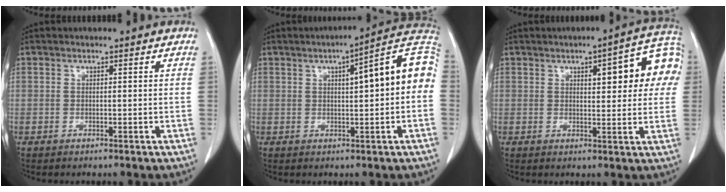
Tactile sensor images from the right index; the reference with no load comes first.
{"total": 12.3, "force": [1.6, 1.9, 12.1], "torque": [-0.161, 0.038, 0.016]}
{"total": 11.3, "force": [3.2, 3.2, 10.4], "torque": [-0.121, 0.027, 0.034]}